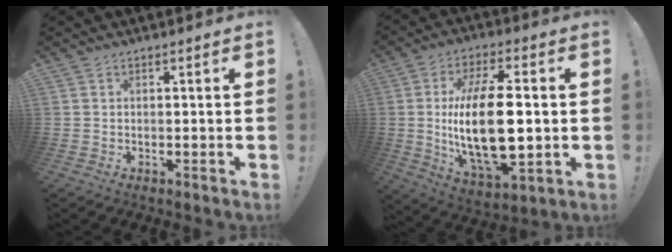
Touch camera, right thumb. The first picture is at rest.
{"total": 22.5, "force": [0.1, 9.9, 20.2], "torque": [-0.385, -0.012, -0.002]}